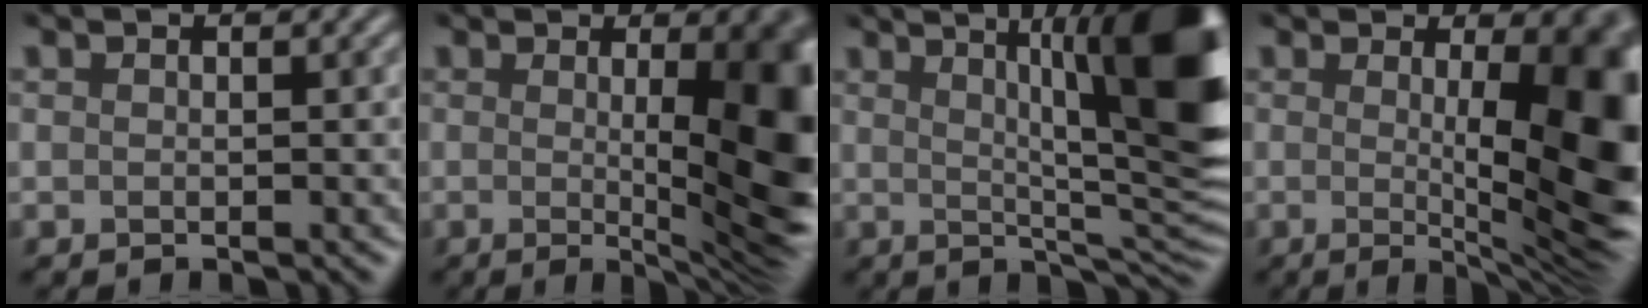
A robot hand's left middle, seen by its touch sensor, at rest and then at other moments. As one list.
[{"total": 11.8, "force": [-0.4, 3.2, 11.4], "torque": [-0.111, -0.008, 0.010]}, {"total": 12.8, "force": [2.6, 2.6, 12.2], "torque": [-0.134, -0.002, 0.056]}, {"total": 13.5, "force": [-0.4, 3.9, 12.9], "torque": [-0.133, -0.002, 0.008]}]